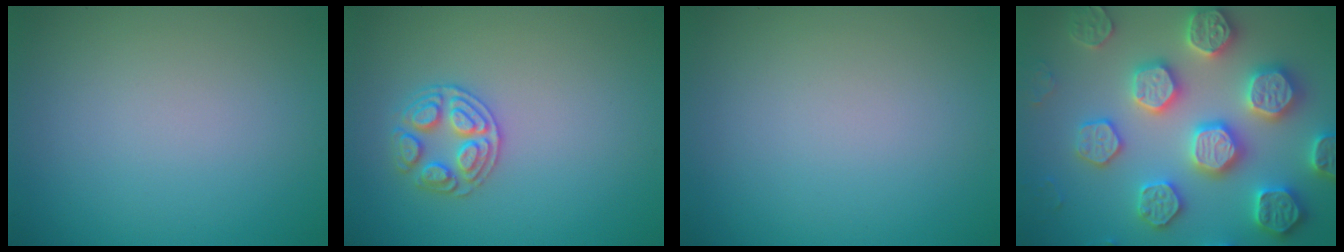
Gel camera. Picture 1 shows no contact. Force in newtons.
{"total": 2.7, "press": 2.7, "slide": 0.3}
{"total": 0.0}
{"total": 8.0, "press": 7.8, "slide": 1.8}